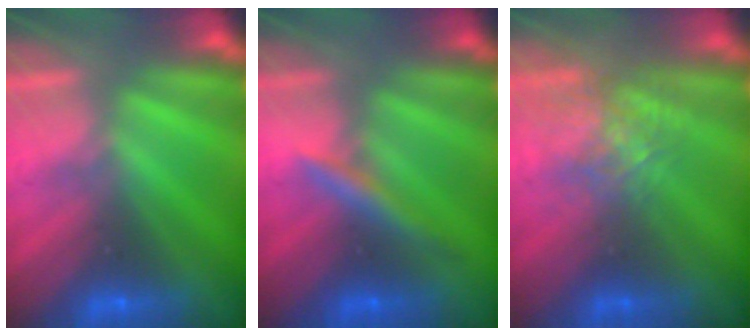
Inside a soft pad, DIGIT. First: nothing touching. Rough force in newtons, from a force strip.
{"total": 2.9}
{"total": 2.7}